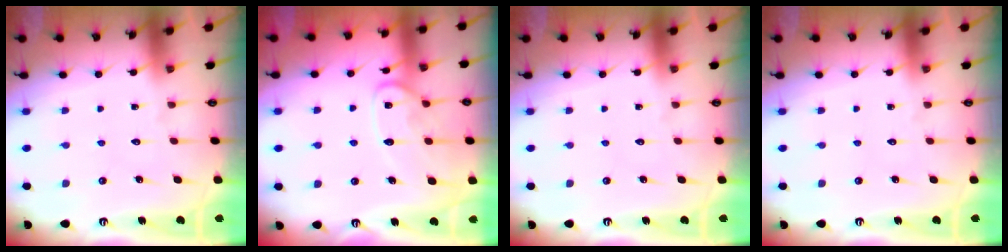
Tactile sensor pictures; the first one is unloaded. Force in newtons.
{"total": 12.8, "press": 12.8, "slide": 1.1}
{"total": 0.0}
{"total": 0.0}